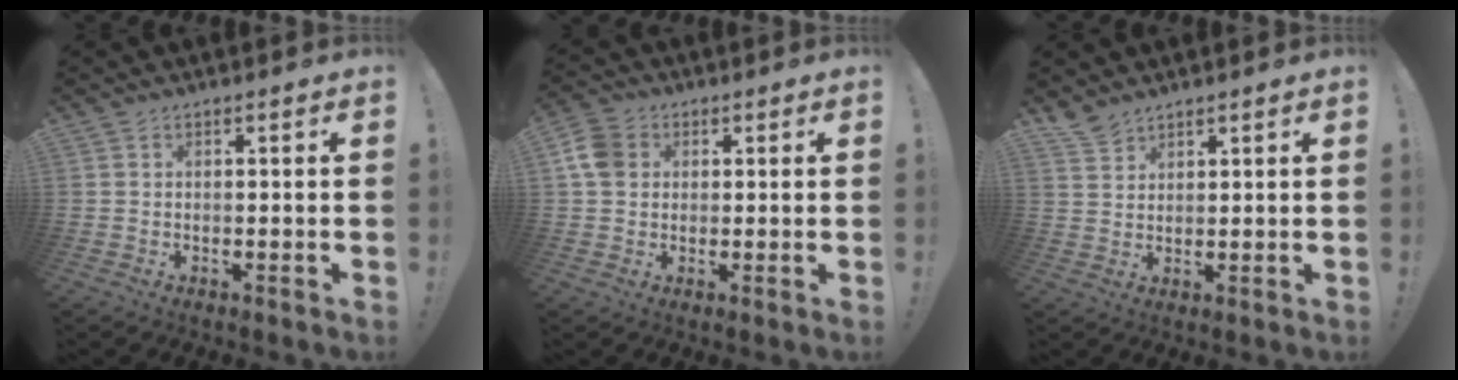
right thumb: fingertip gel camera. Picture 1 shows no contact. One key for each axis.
{"total": 7.8, "fx": 1.6, "fy": 6.3, "fz": 4.2, "tx": -0.081, "ty": 0.009, "tz": 0.034}
{"total": 4.2, "fx": 3.7, "fy": 1.6, "fz": 1.1, "tx": -0.016, "ty": -0.024, "tz": 0.071}